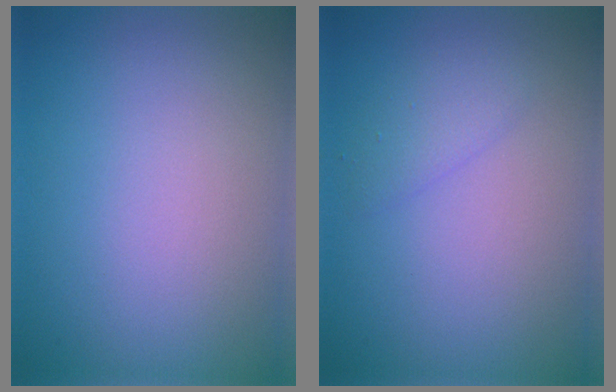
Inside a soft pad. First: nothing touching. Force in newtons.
{"total": 1.3, "press": 1.3, "slide": 0.1}